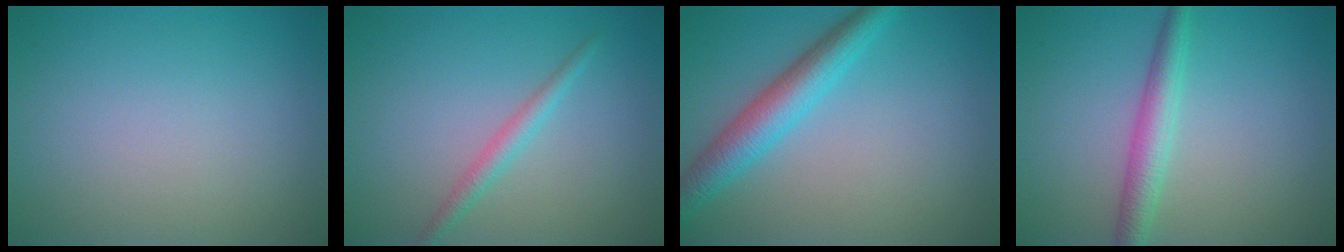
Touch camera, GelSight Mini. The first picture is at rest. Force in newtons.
{"total": 1.7, "press": 1.7, "slide": 0.1}
{"total": 4.3, "press": 4.3, "slide": 0.2}
{"total": 2.9, "press": 2.9, "slide": 0.0}